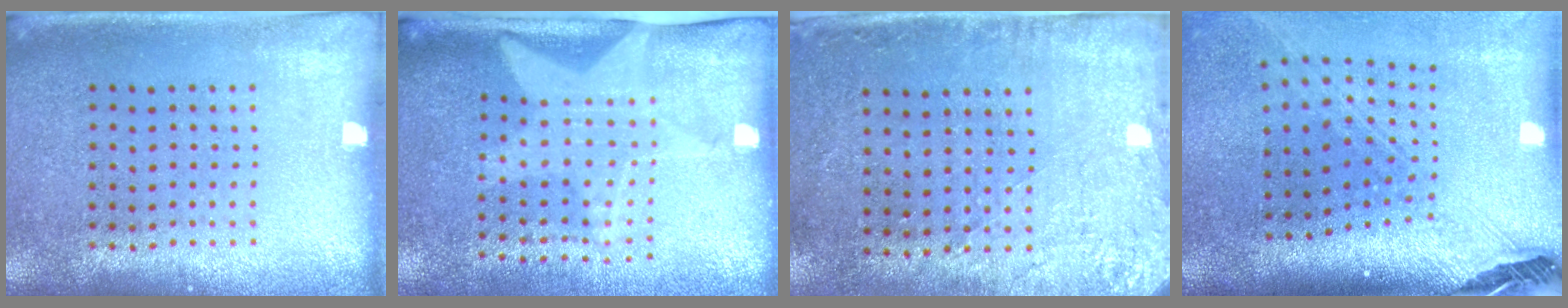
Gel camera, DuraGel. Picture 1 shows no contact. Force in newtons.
{"total": 2.1, "press": 1.5, "slide": 1.4}
{"total": 2.8, "press": 2.3, "slide": 1.6}
{"total": 2.9, "press": 2.1, "slide": 2.0}